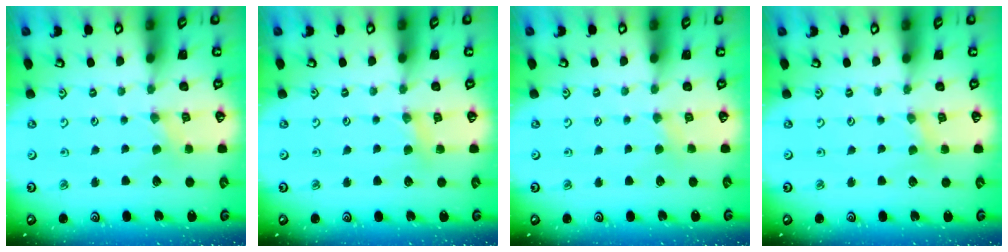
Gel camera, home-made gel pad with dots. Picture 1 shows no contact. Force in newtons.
{"total": 3.8, "press": 3.8, "slide": 0.4}
{"total": 2.3, "press": 2.3, "slide": 0.3}
{"total": 0.0}